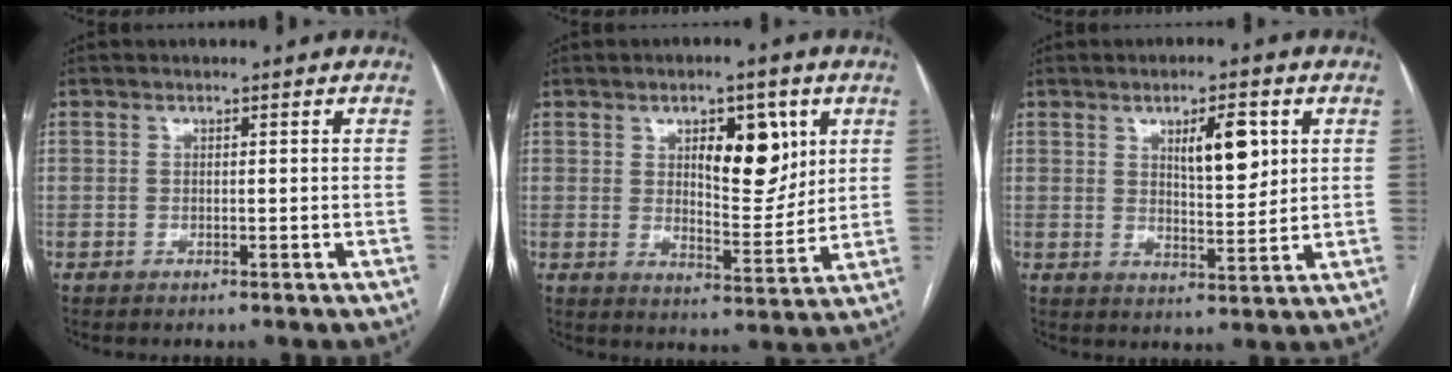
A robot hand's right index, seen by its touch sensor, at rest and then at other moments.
{"total": 9.4, "force": [3.8, 3.8, 7.8], "torque": [-0.111, 0.000, 0.064]}
{"total": 7.0, "force": [2.8, 2.1, 6.0], "torque": [-0.097, -0.001, 0.049]}